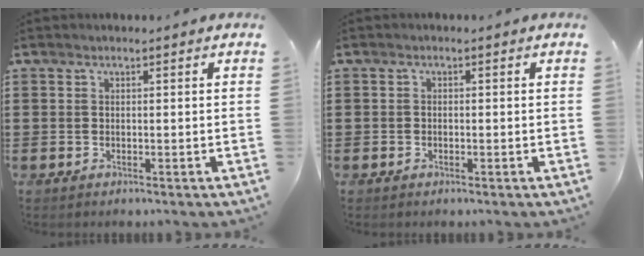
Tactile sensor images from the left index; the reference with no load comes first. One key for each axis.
{"total": 0.7, "fx": -0.5, "fy": 0.4, "fz": 0.2, "tx": -0.005, "ty": 0.000, "tz": -0.011}